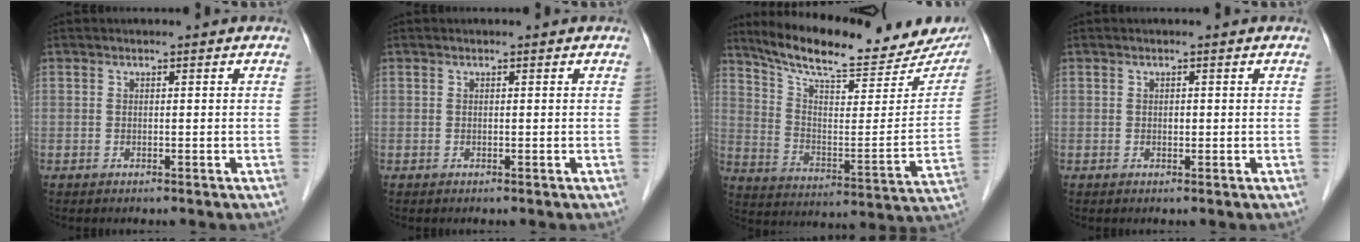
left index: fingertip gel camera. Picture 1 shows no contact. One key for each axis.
{"total": 0.0}
{"total": 21.6, "fx": 19.1, "fy": 3.6, "fz": 9.4, "tx": -0.150, "ty": -0.041, "tz": 0.274}
{"total": 0.6, "fx": 0.0, "fy": 0.4, "fz": 0.4, "tx": -0.008, "ty": 0.001, "tz": 0.000}